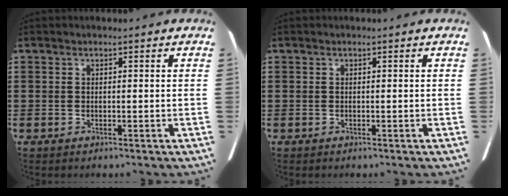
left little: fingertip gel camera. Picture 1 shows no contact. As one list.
[{"total": 0.0}]